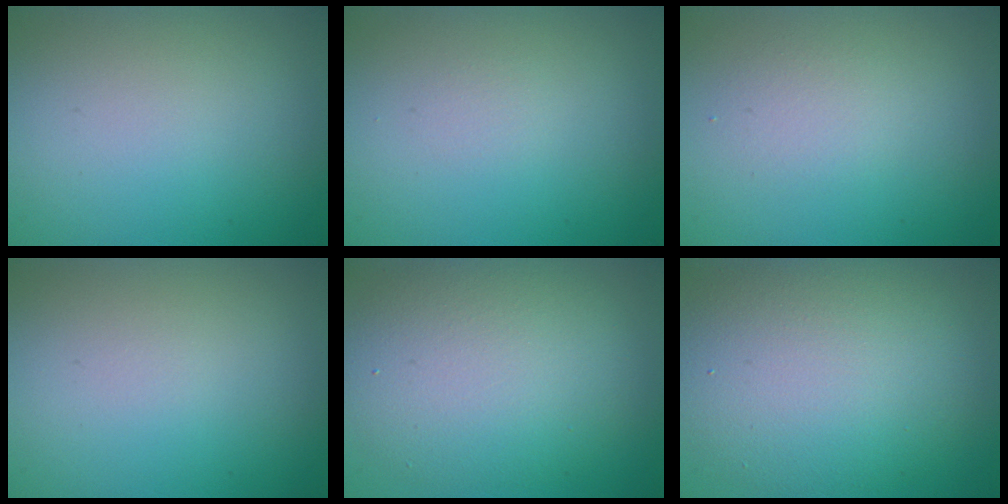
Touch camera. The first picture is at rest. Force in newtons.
{"total": 0.5, "press": 0.5, "slide": 0.0}
{"total": 1.5, "press": 1.5, "slide": 0.2}
{"total": 0.0}
{"total": 7.2, "press": 7.2, "slide": 0.5}
{"total": 8.6, "press": 8.6, "slide": 0.5}